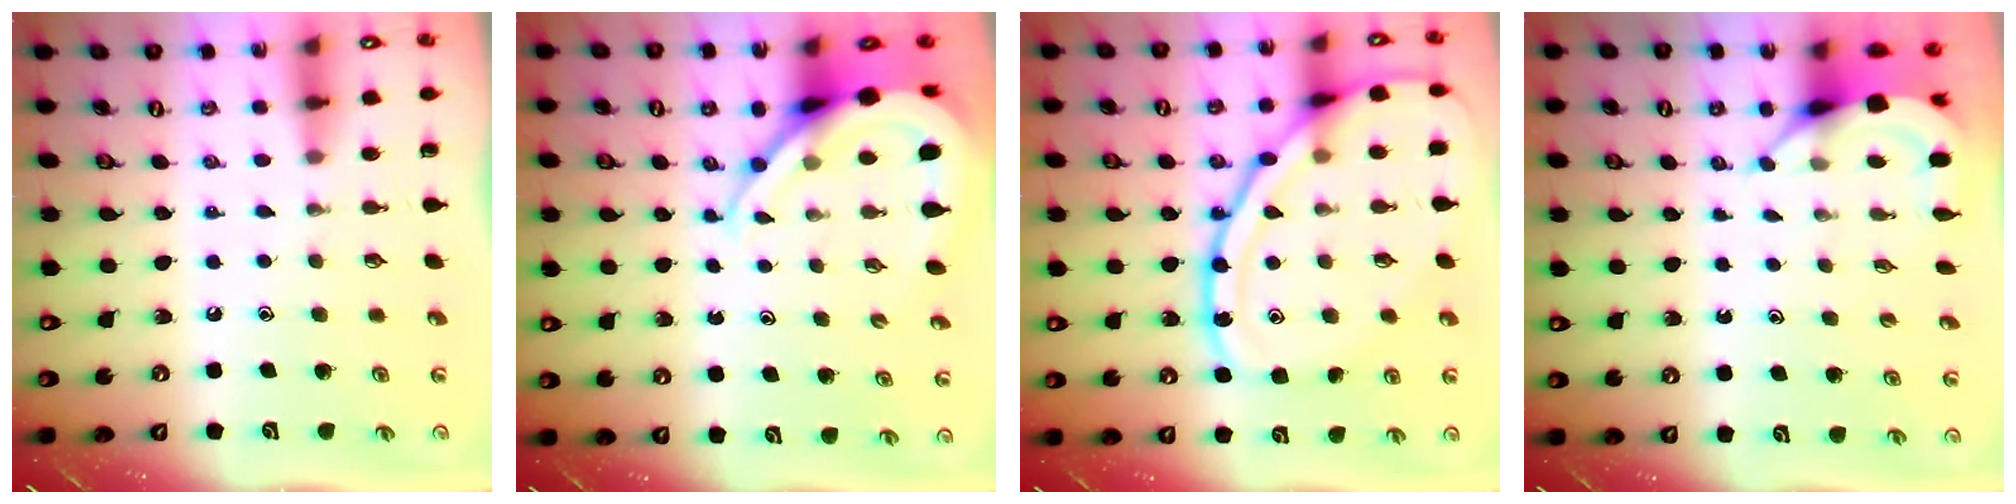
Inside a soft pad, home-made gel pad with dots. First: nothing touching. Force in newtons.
{"total": 10.8, "press": 10.7, "slide": 1.2}
{"total": 19.8, "press": 19.8, "slide": 1.8}
{"total": 4.3, "press": 4.3, "slide": 0.2}